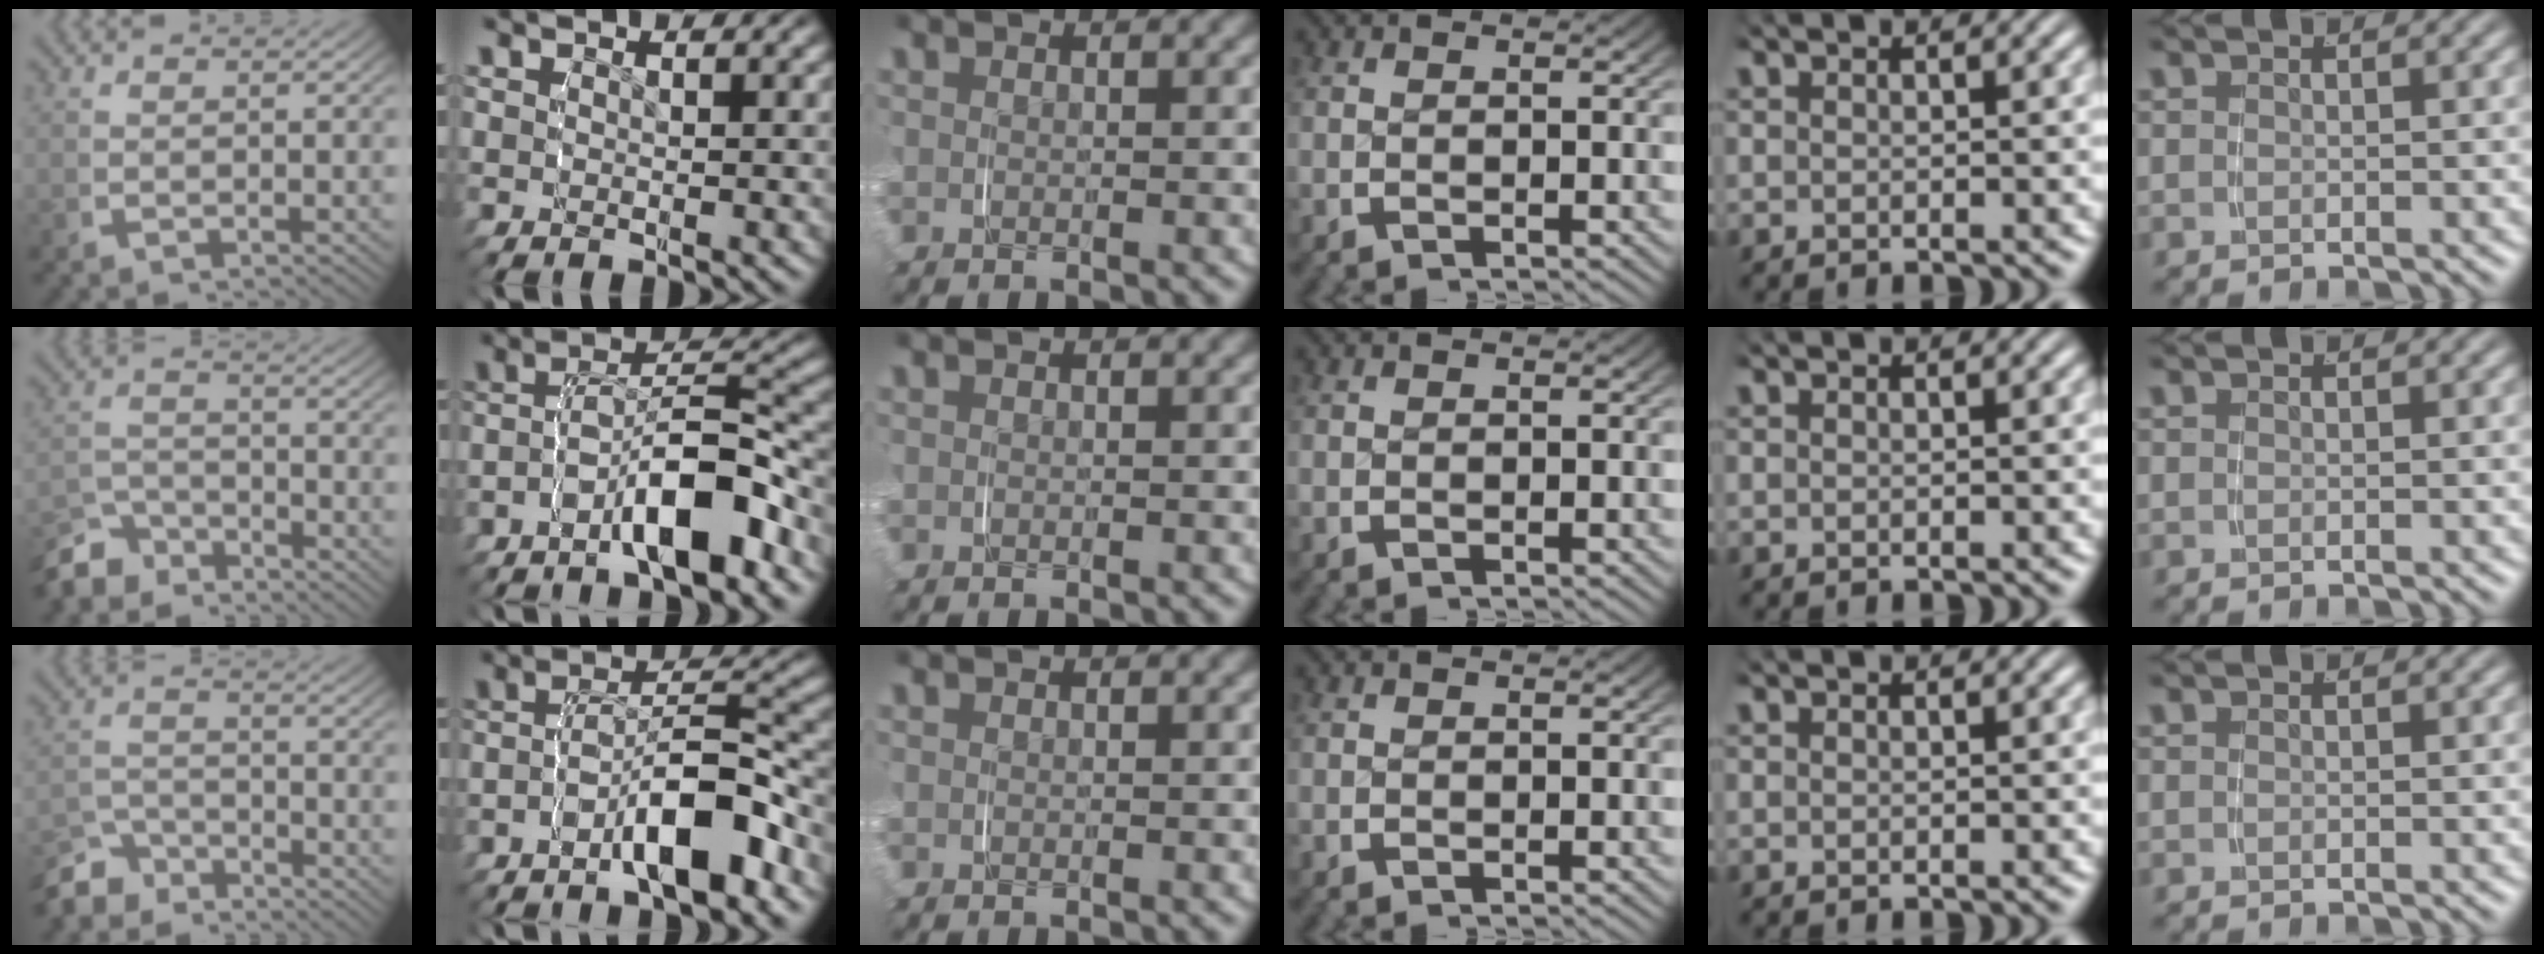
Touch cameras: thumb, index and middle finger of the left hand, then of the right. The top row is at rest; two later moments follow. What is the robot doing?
{"motion": "grasp_and_lifting", "object": "lipstick"}